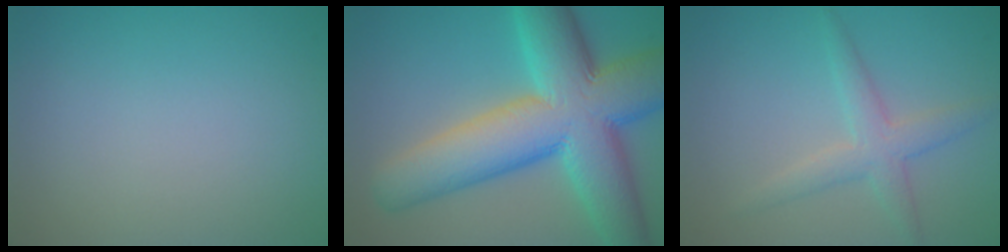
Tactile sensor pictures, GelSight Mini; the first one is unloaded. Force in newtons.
{"total": 13.8, "press": 13.8, "slide": 0.6}
{"total": 3.0, "press": 3.0, "slide": 0.1}